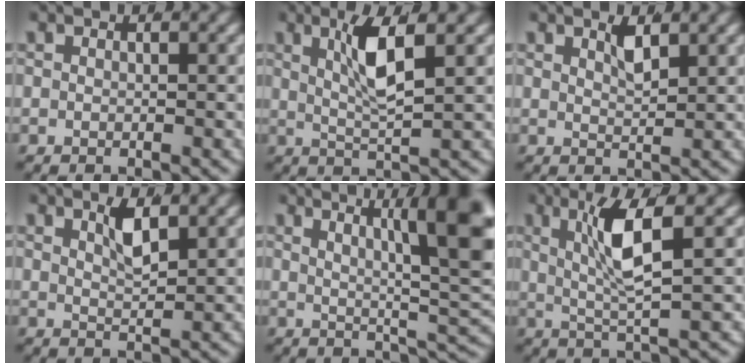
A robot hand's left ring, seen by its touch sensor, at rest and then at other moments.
{"total": 3.8, "force": [1.3, 0.1, 3.6], "torque": [-0.071, -0.003, 0.027]}
{"total": 1.5, "force": [1.0, 0.1, 1.0], "torque": [-0.023, -0.010, 0.024]}
{"total": 1.9, "force": [1.2, 0.3, 1.5], "torque": [-0.032, -0.008, 0.025]}
{"total": 12.7, "force": [4.4, 4.5, 11.0], "torque": [-0.102, 0.022, 0.056]}
{"total": 4.6, "force": [1.2, 0.1, 4.4], "torque": [-0.085, -0.003, 0.027]}